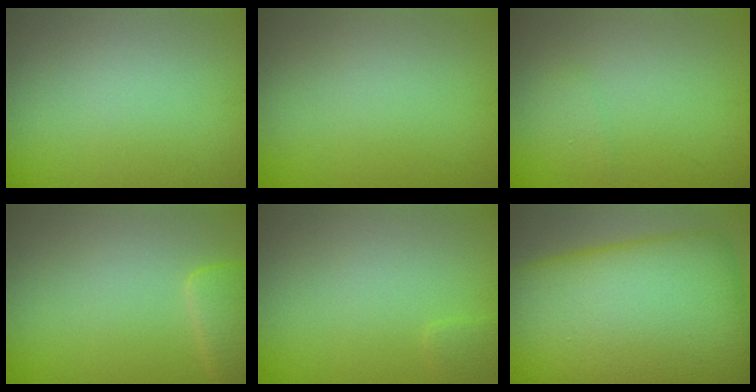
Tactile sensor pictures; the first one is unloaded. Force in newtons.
{"total": 0.0}
{"total": 1.0, "press": 1.0, "slide": 0.1}
{"total": 2.4, "press": 2.4, "slide": 0.2}
{"total": 0.8, "press": 0.8, "slide": 0.1}
{"total": 20.2, "press": 20.2, "slide": 0.5}